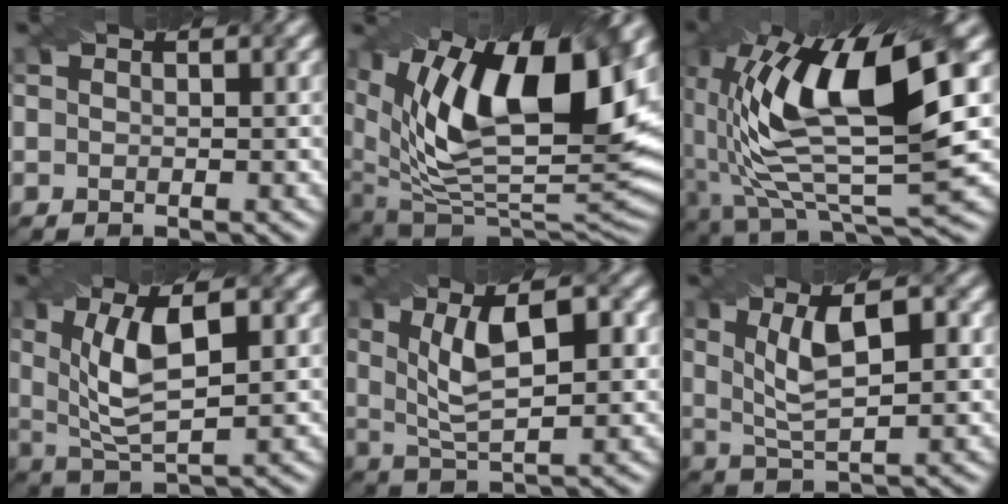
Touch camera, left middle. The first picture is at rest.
{"total": 16.2, "force": [6.6, 7.3, 12.9], "torque": [-0.233, 0.019, 0.109]}
{"total": 13.9, "force": [2.4, 5.1, 12.7], "torque": [-0.251, -0.002, 0.045]}
{"total": 6.7, "force": [1.4, 2.4, 6.2], "torque": [-0.123, 0.000, 0.028]}
{"total": 6.5, "force": [1.6, 2.2, 5.9], "torque": [-0.109, 0.004, 0.032]}
{"total": 5.7, "force": [1.5, 1.8, 5.2], "torque": [-0.096, 0.004, 0.030]}